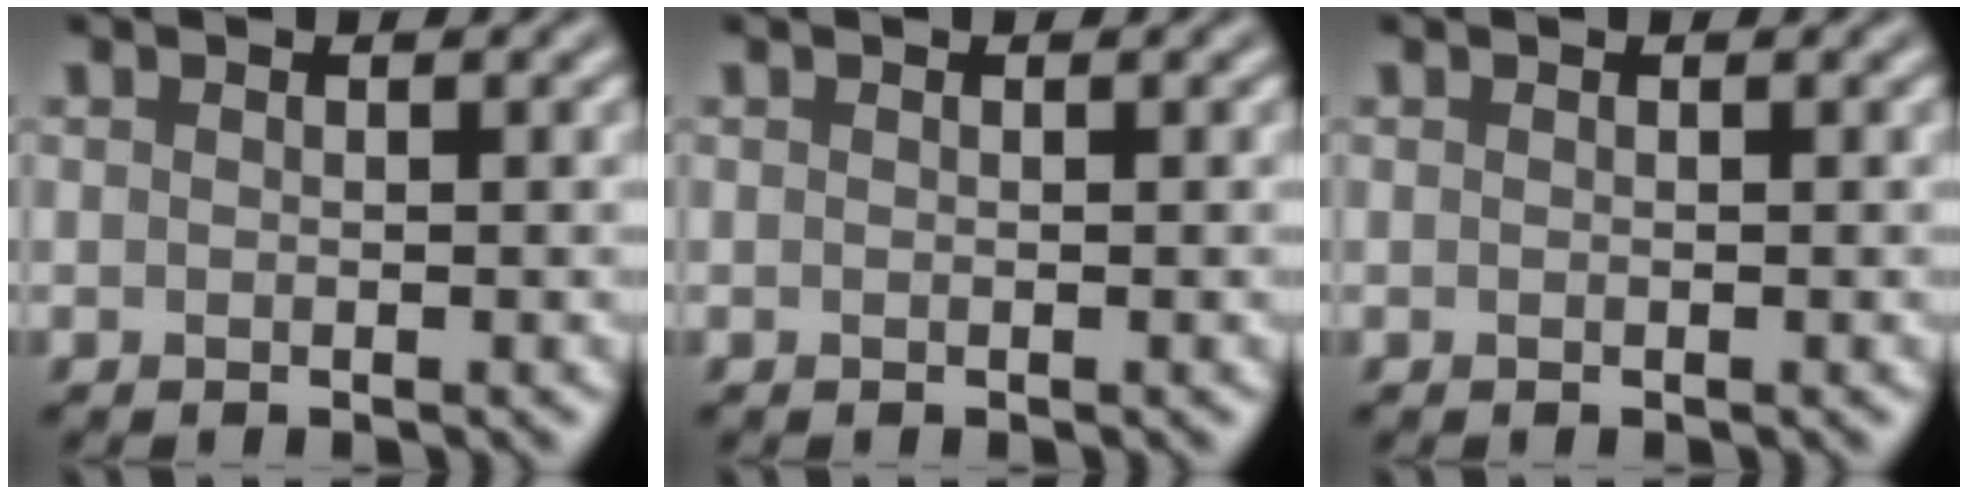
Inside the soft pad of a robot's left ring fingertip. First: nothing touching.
{"total": 0.0}
{"total": 0.0}